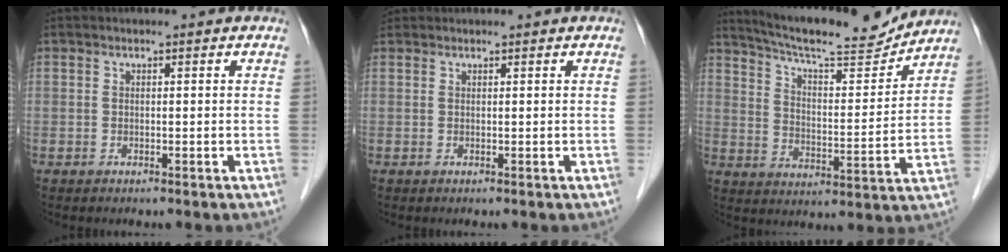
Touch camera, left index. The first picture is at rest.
{"total": 0.7, "force": [0.6, 0.3, -0.1], "torque": [-0.004, 0.007, 0.012]}
{"total": 15.5, "force": [14.6, 1.2, 5.1], "torque": [-0.093, -0.008, 0.222]}